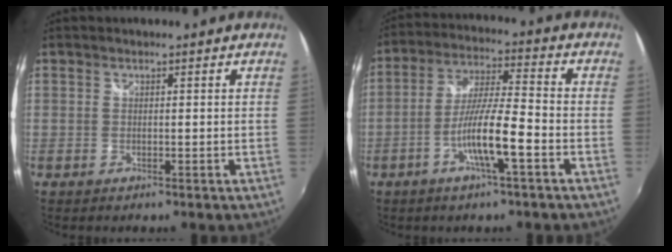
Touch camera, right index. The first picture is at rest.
{"total": 9.8, "force": [-4.3, 0.5, 8.8], "torque": [-0.174, 0.000, -0.080]}